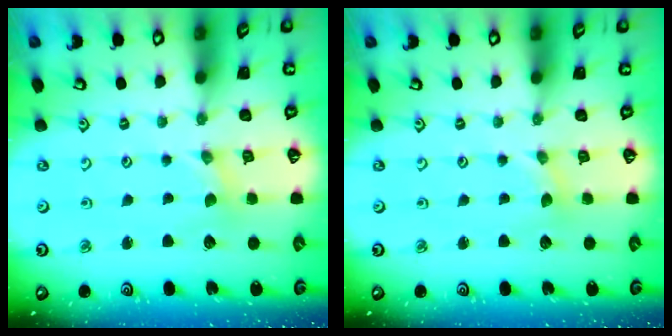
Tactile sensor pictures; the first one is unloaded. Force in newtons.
{"total": 0.7, "press": 0.7, "slide": 0.1}